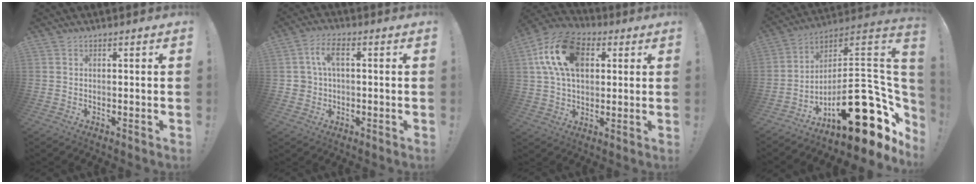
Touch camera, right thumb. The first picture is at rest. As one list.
[{"total": 6.0, "force": [1.2, 3.9, 4.4], "torque": [-0.086, 0.009, 0.021]}, {"total": 17.7, "force": [5.4, 11.7, 12.1], "torque": [-0.221, 0.000, 0.099]}, {"total": 24.6, "force": [-8.6, 10.3, 20.6], "torque": [-0.281, 0.029, -0.130]}]